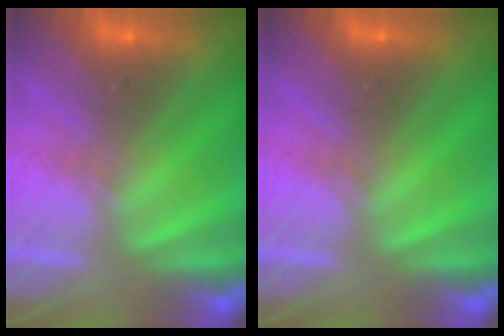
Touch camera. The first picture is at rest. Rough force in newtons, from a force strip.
{"total": 0.0}